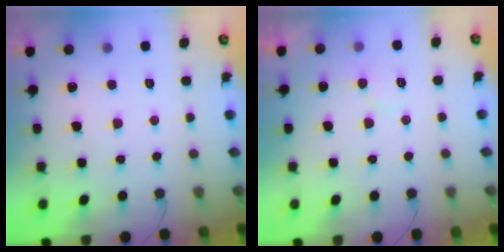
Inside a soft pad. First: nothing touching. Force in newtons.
{"total": 6.0, "press": 6.0, "slide": 0.3}